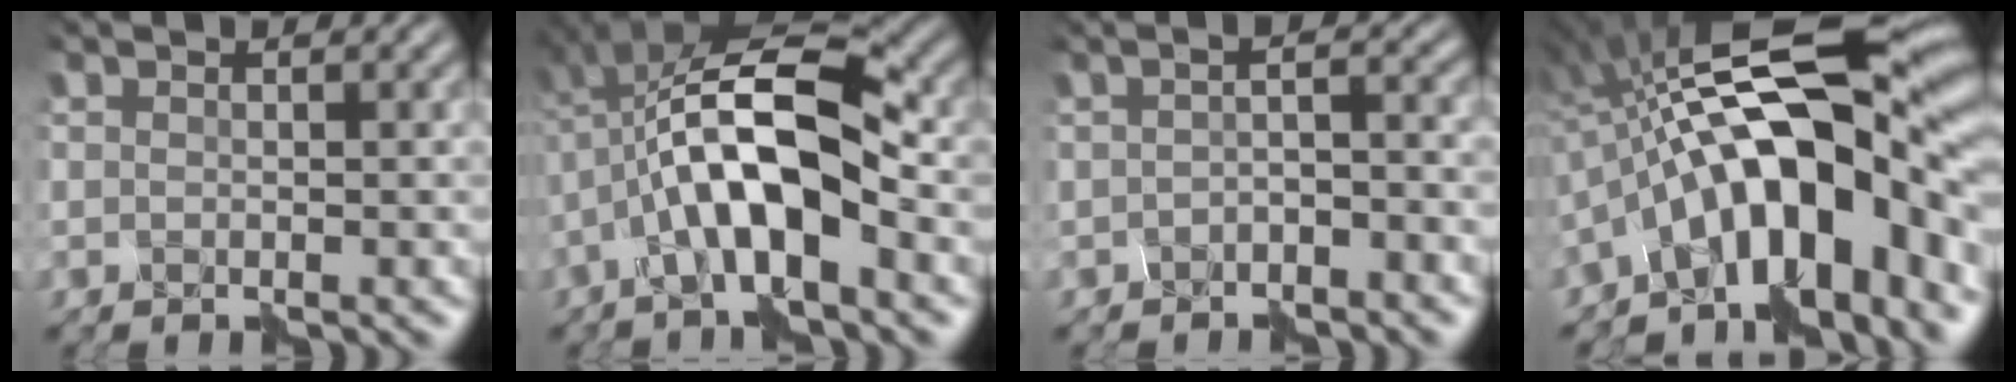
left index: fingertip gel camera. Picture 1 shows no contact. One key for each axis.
{"total": 9.6, "fx": -1.4, "fy": 3.3, "fz": 8.9, "tx": -0.159, "ty": 0.024, "tz": -0.031}
{"total": 1.6, "fx": -1.0, "fy": 0.3, "fz": 1.2, "tx": -0.020, "ty": 0.002, "tz": -0.023}
{"total": 17.1, "fx": -2.6, "fy": 8.4, "fz": 14.7, "tx": -0.204, "ty": 0.039, "tz": -0.058}